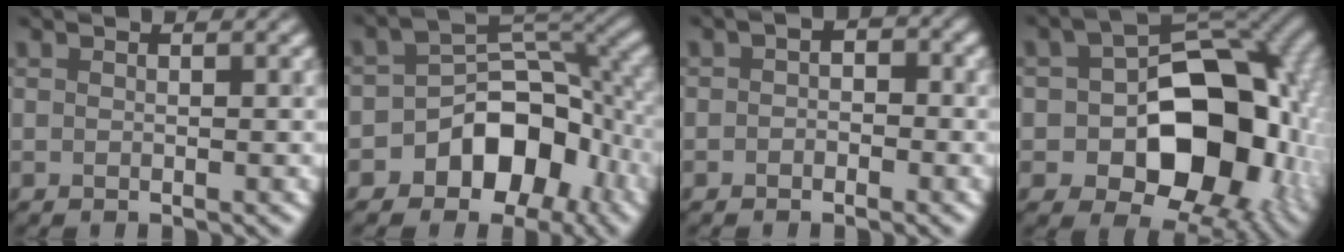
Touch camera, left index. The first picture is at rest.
{"total": 8.2, "force": [-4.0, 5.5, 4.6], "torque": [-0.052, -0.002, -0.063]}
{"total": 1.1, "force": [-0.6, 0.8, 0.6], "torque": [-0.014, -0.001, -0.009]}
{"total": 13.8, "force": [-2.5, 9.2, 10.0], "torque": [-0.108, -0.012, -0.036]}